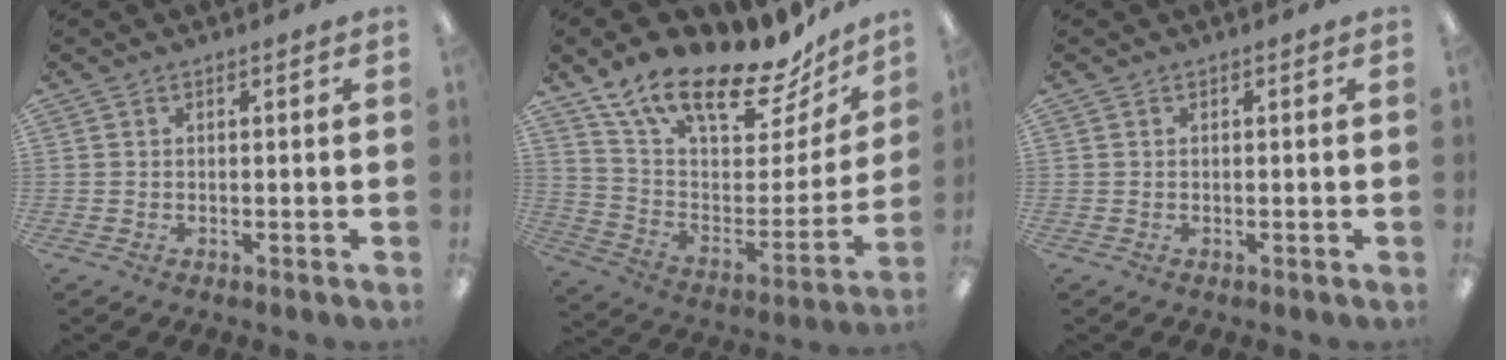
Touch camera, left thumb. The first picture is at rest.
{"total": 20.8, "force": [16.0, 7.2, 11.2], "torque": [-0.178, -0.120, 0.271]}
{"total": 0.0}